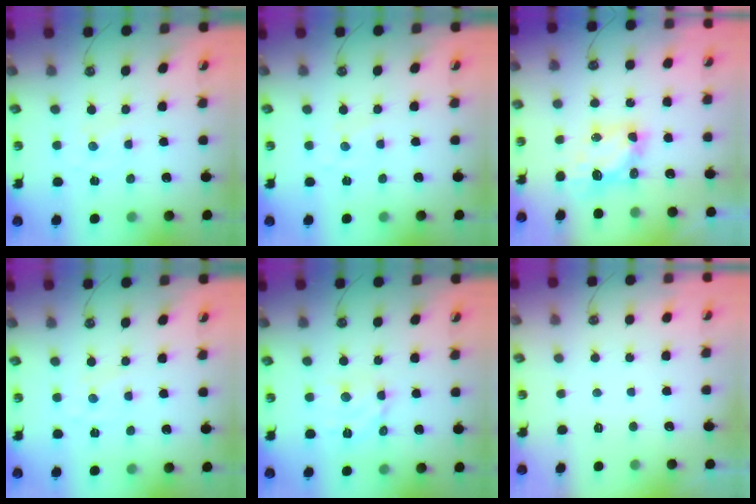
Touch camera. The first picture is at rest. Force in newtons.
{"total": 0.7, "press": 0.7, "slide": 0.2}
{"total": 6.8, "press": 6.8, "slide": 0.4}
{"total": 1.3, "press": 1.3, "slide": 0.2}
{"total": 7.9, "press": 7.9, "slide": 0.4}
{"total": 0.0}